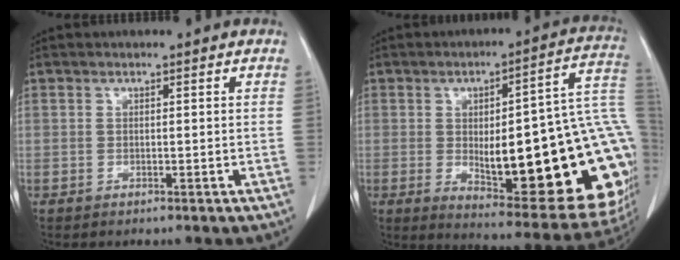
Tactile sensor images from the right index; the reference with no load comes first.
{"total": 30.8, "force": [-3.6, 7.4, 29.7], "torque": [-0.292, 0.019, -0.034]}